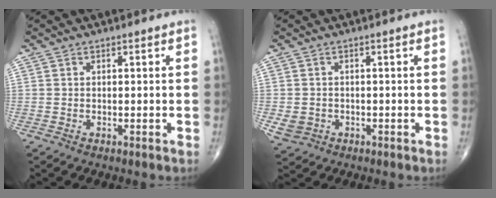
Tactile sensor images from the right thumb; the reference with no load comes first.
{"total": 3.2, "force": [-0.8, 2.8, 1.2], "torque": [-0.020, 0.003, -0.005]}